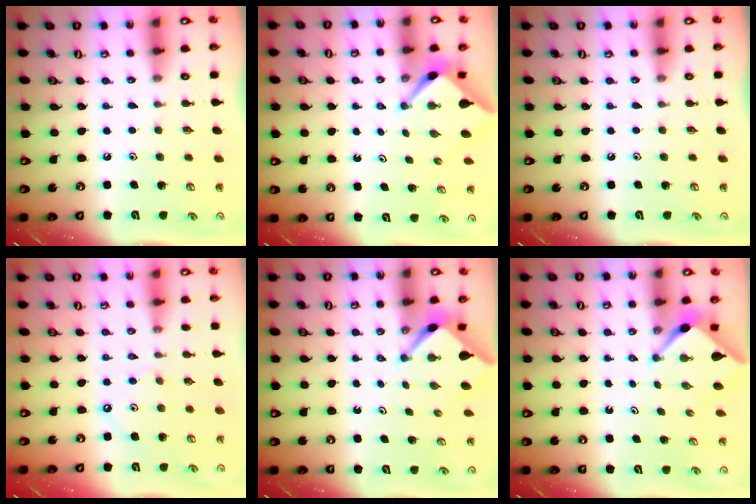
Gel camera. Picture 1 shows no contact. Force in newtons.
{"total": 2.4, "press": 2.4, "slide": 0.3}
{"total": 0.0}
{"total": 3.8, "press": 3.7, "slide": 0.7}
{"total": 2.4, "press": 2.4, "slide": 0.3}
{"total": 2.1, "press": 2.1, "slide": 0.3}